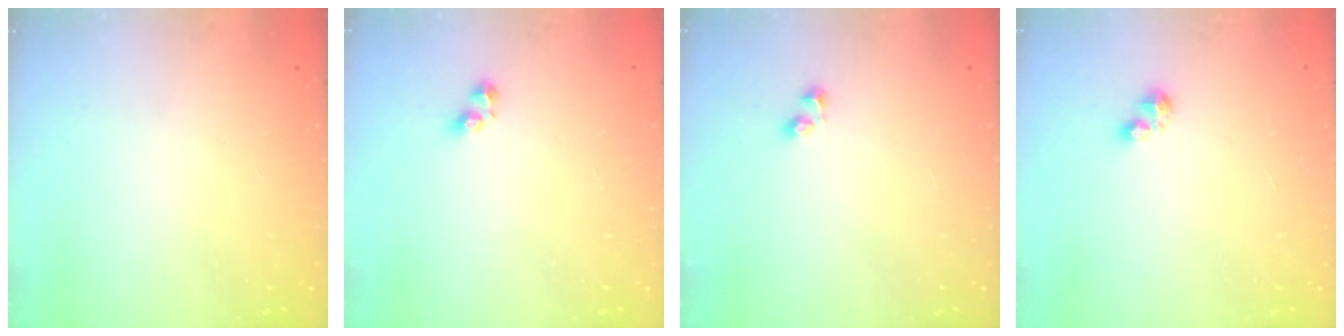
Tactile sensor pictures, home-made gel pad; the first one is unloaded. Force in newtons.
{"total": 2.5, "press": 2.5, "slide": 0.1}
{"total": 2.6, "press": 2.3, "slide": 1.2}
{"total": 2.8, "press": 2.8, "slide": 0.4}